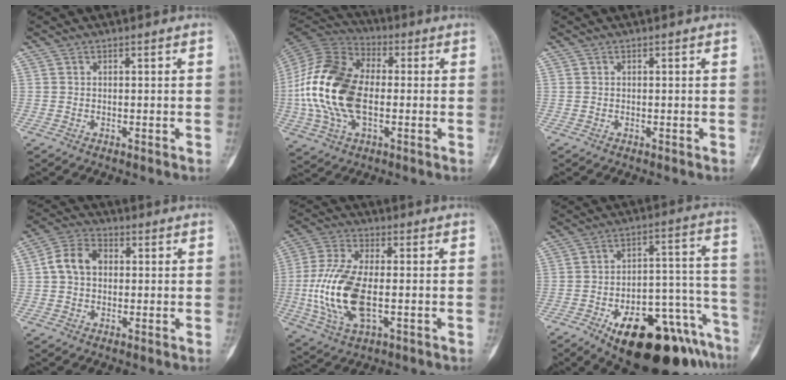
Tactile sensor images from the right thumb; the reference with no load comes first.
{"total": 20.1, "force": [-1.3, 12.1, 16.0], "torque": [-0.330, 0.015, -0.026]}
{"total": 0.0}
{"total": 7.5, "force": [0.7, 5.6, 4.9], "torque": [-0.085, 0.020, 0.006]}
{"total": 15.5, "force": [-2.2, 7.5, 13.4], "torque": [-0.291, 0.004, -0.039]}
{"total": 26.4, "force": [-15.5, 11.0, 18.3], "torque": [-0.176, 0.102, -0.223]}